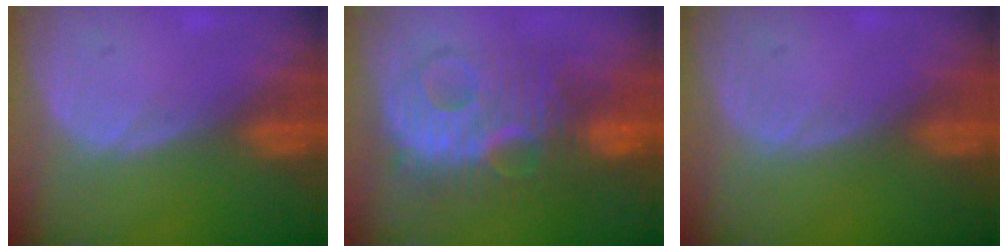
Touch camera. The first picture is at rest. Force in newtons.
{"total": 10.1, "press": 10.1, "slide": 0.3}
{"total": 0.0}